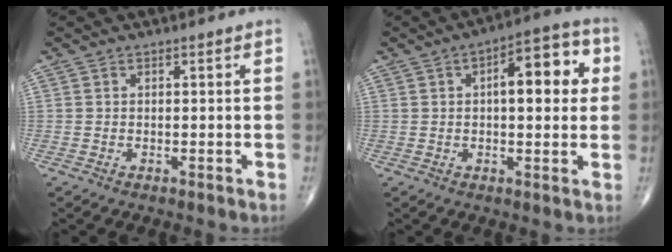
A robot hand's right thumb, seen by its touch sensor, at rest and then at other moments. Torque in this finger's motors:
{"motor_torque": [1.86, 3.14, 1.05, -0.10, 0.09]}